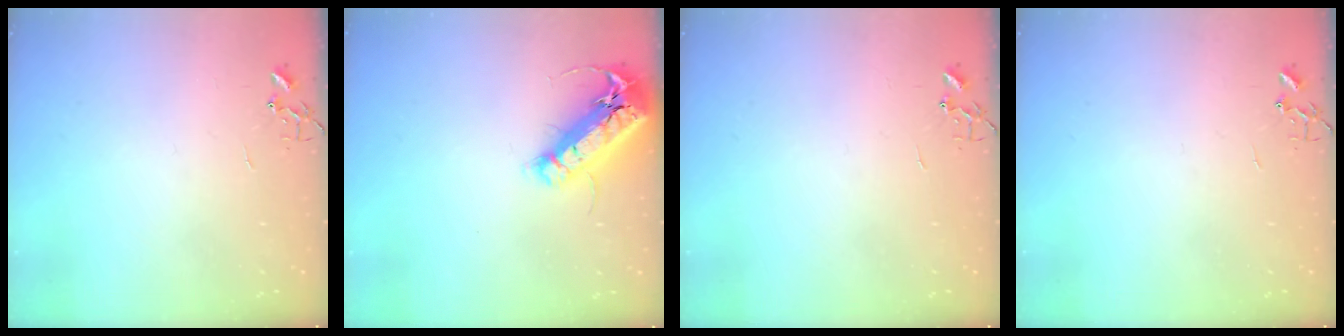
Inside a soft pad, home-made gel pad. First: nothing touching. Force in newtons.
{"total": 18.8, "press": 18.4, "slide": 3.8}
{"total": 0.0}
{"total": 0.0}